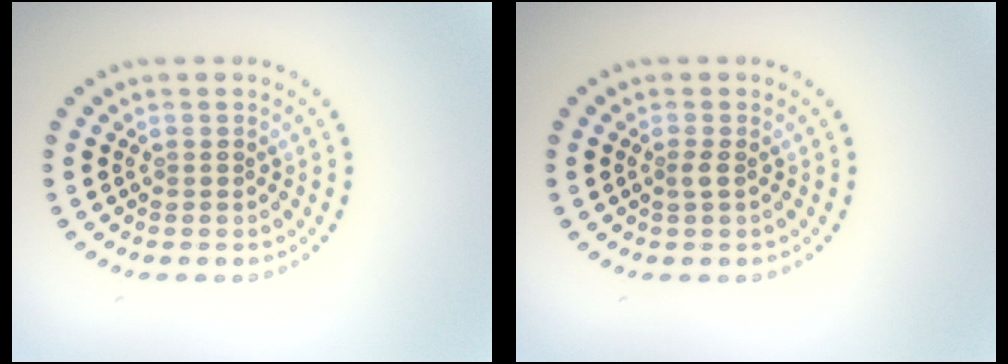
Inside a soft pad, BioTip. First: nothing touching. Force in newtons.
{"total": 0.7, "press": 0.5, "slide": 0.5}